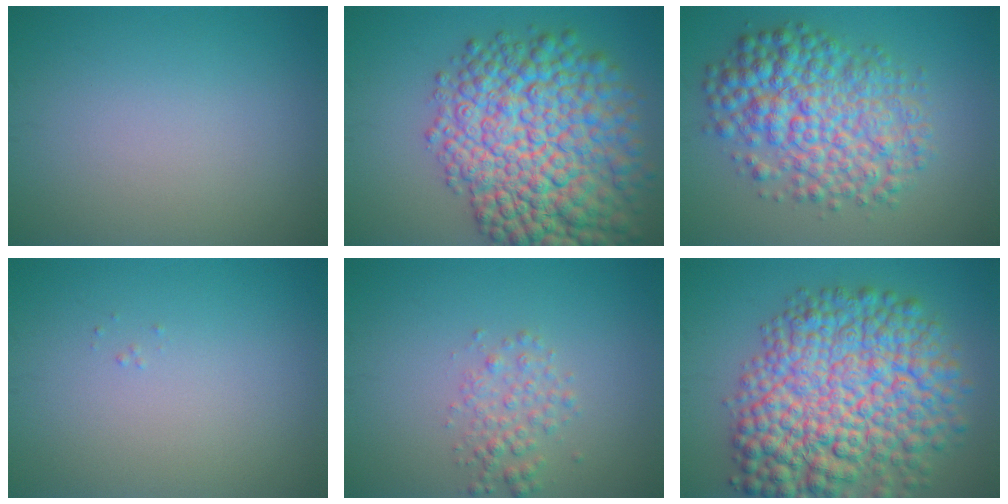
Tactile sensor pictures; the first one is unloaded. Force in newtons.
{"total": 14.1, "press": 14.1, "slide": 0.4}
{"total": 8.2, "press": 8.2, "slide": 0.1}
{"total": 0.0}
{"total": 2.1, "press": 2.1, "slide": 0.1}
{"total": 13.4, "press": 13.4, "slide": 0.4}